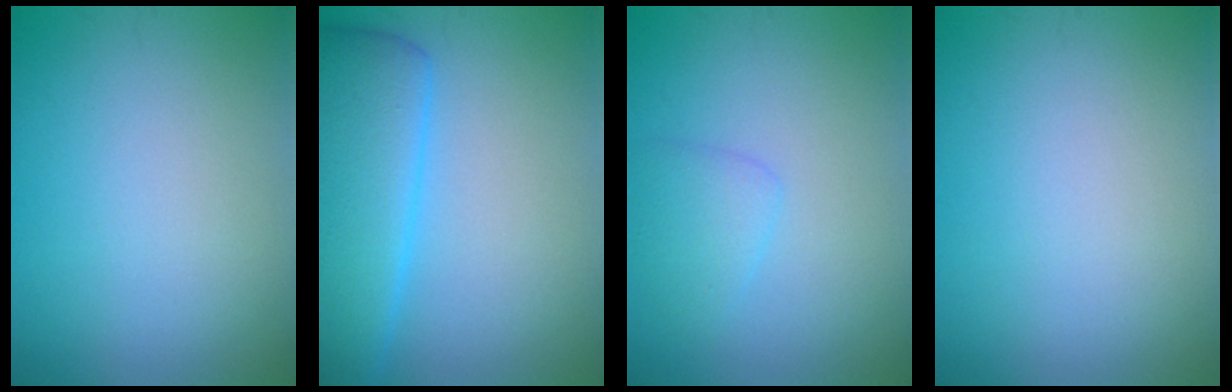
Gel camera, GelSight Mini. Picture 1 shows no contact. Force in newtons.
{"total": 8.3, "press": 8.3, "slide": 0.3}
{"total": 1.8, "press": 1.8, "slide": 0.1}
{"total": 0.0}